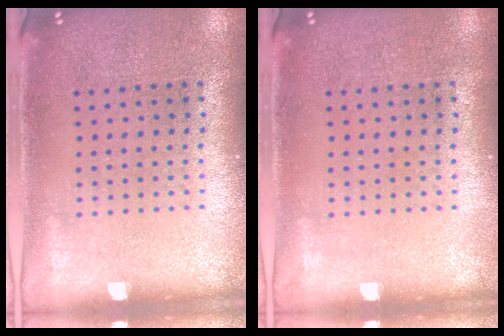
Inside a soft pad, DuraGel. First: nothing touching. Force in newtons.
{"total": 0.0}